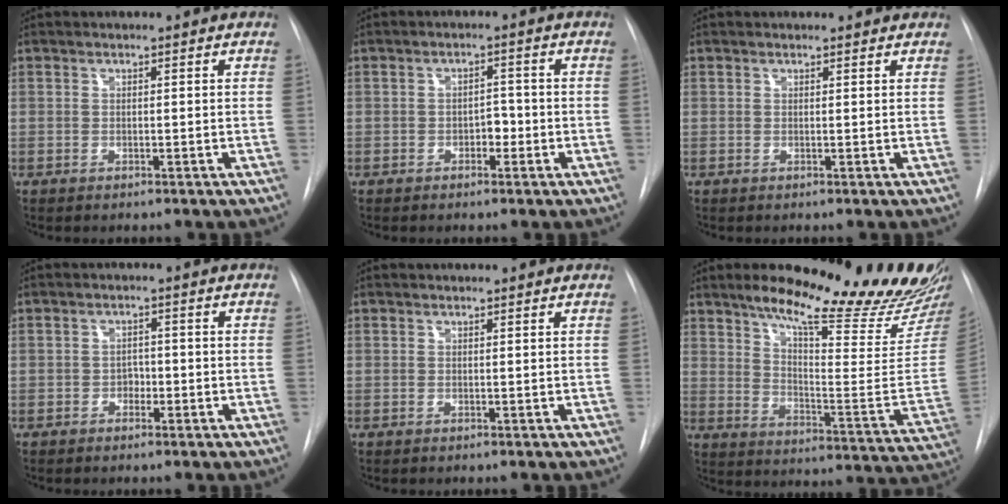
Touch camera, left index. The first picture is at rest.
{"total": 2.4, "force": [-1.0, 1.5, 1.7], "torque": [-0.017, 0.007, -0.015]}
{"total": 2.2, "force": [2.1, 0.7, 0.3], "torque": [-0.008, 0.008, 0.015]}
{"total": 1.8, "force": [-0.8, 1.3, 0.9], "torque": [-0.008, 0.007, -0.013]}
{"total": 0.9, "force": [0.8, 0.2, 0.1], "torque": [-0.008, 0.006, 0.008]}
{"total": 25.0, "force": [21.2, 1.6, 13.2], "torque": [-0.189, -0.093, 0.275]}